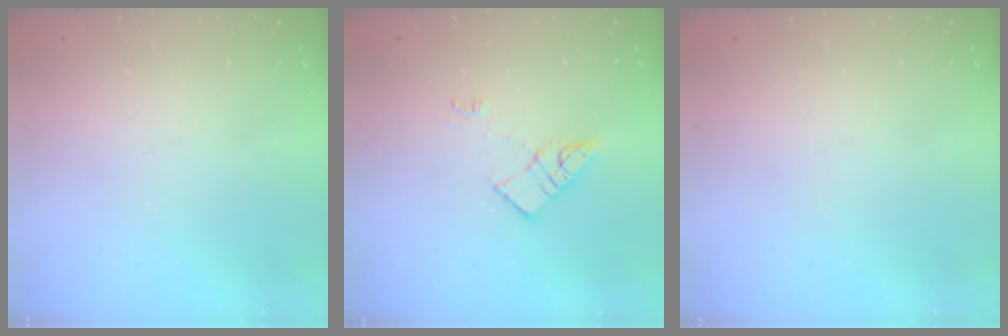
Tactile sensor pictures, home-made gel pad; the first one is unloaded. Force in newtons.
{"total": 8.5, "press": 8.5, "slide": 0.5}
{"total": 0.0}